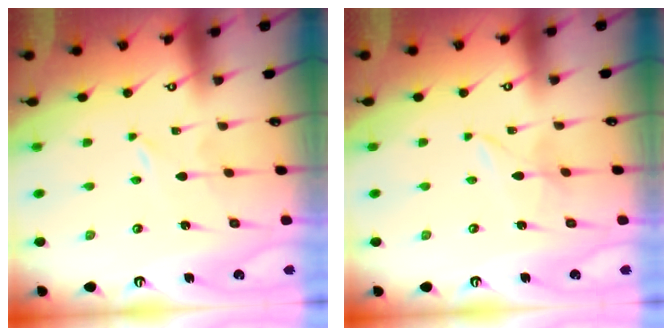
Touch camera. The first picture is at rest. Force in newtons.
{"total": 2.5, "press": 2.5, "slide": 0.3}